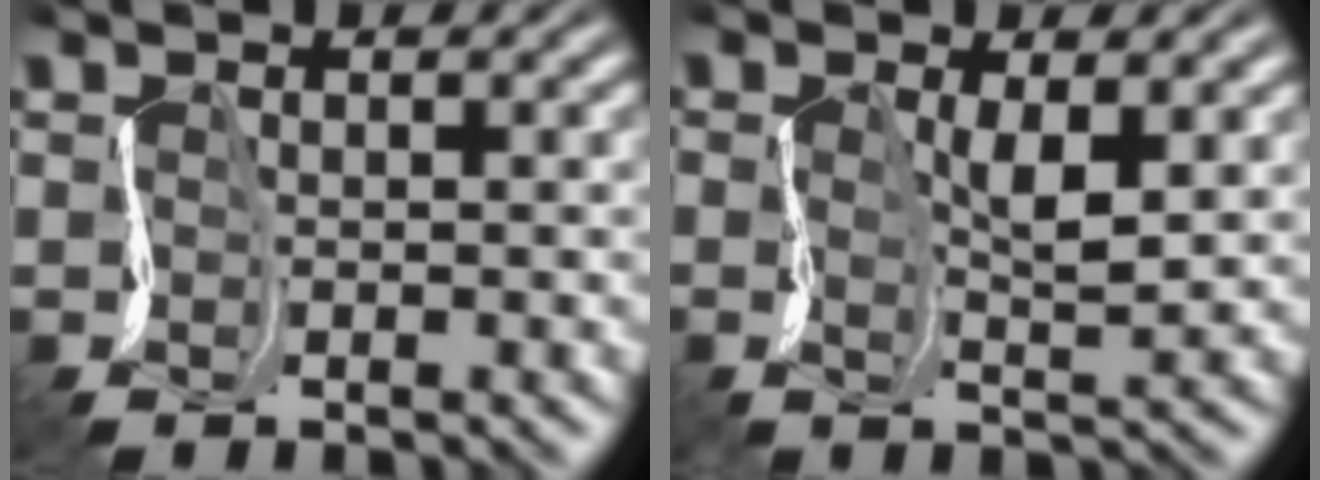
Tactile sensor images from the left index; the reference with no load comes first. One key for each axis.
{"total": 1.6, "fx": -0.1, "fy": 0.1, "fz": 1.6, "tx": -0.043, "ty": -0.002, "tz": -0.004}